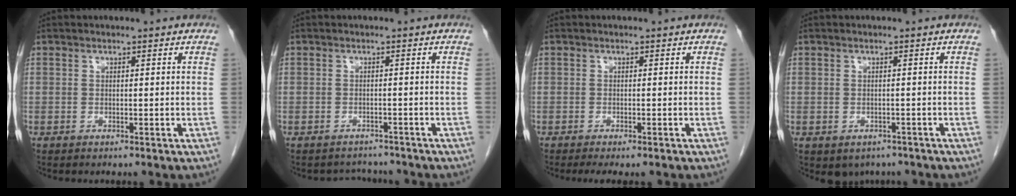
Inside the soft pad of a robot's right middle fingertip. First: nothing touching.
{"total": 3.0, "force": [-2.8, 1.1, -0.6], "torque": [0.007, 0.005, -0.040]}
{"total": 4.0, "force": [-3.2, 1.0, 2.2], "torque": [-0.024, -0.009, -0.043]}
{"total": 3.5, "force": [-2.4, 2.3, 0.8], "torque": [-0.005, 0.004, -0.027]}